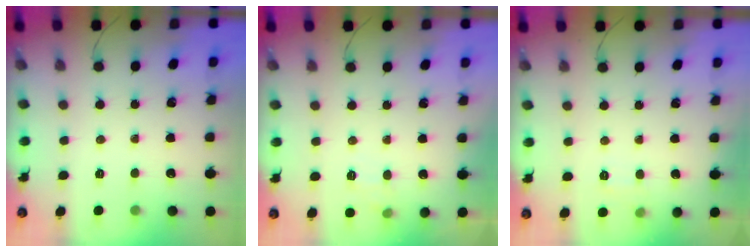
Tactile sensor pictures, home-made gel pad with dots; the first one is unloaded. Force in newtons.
{"total": 4.1, "press": 3.6, "slide": 1.9}
{"total": 2.7, "press": 2.2, "slide": 1.6}